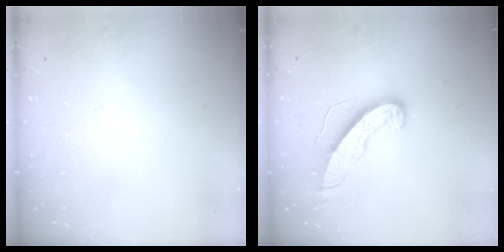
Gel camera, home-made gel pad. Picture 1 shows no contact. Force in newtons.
{"total": 10.0, "press": 10.0, "slide": 0.7}